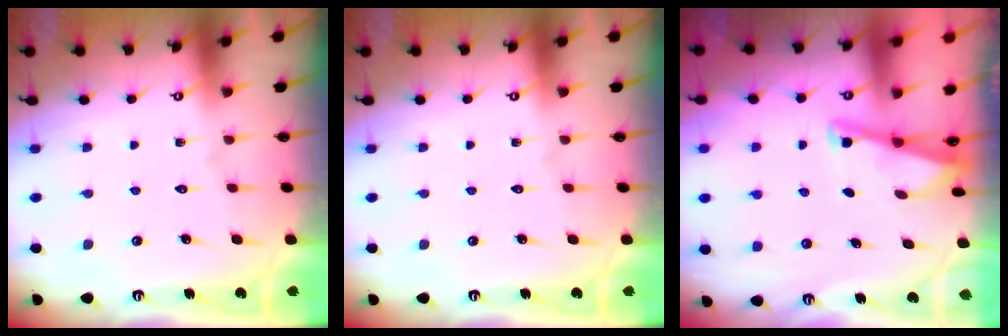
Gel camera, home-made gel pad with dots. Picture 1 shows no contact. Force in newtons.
{"total": 0.0}
{"total": 2.9, "press": 2.9, "slide": 0.2}